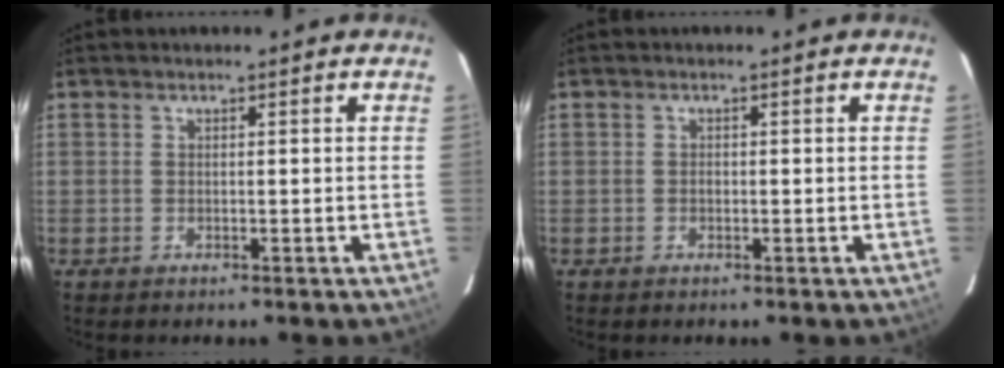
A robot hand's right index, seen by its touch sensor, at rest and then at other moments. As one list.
[{"total": 0.5, "force": [-0.2, 0.4, 0.2], "torque": [-0.003, 0.002, -0.005]}]